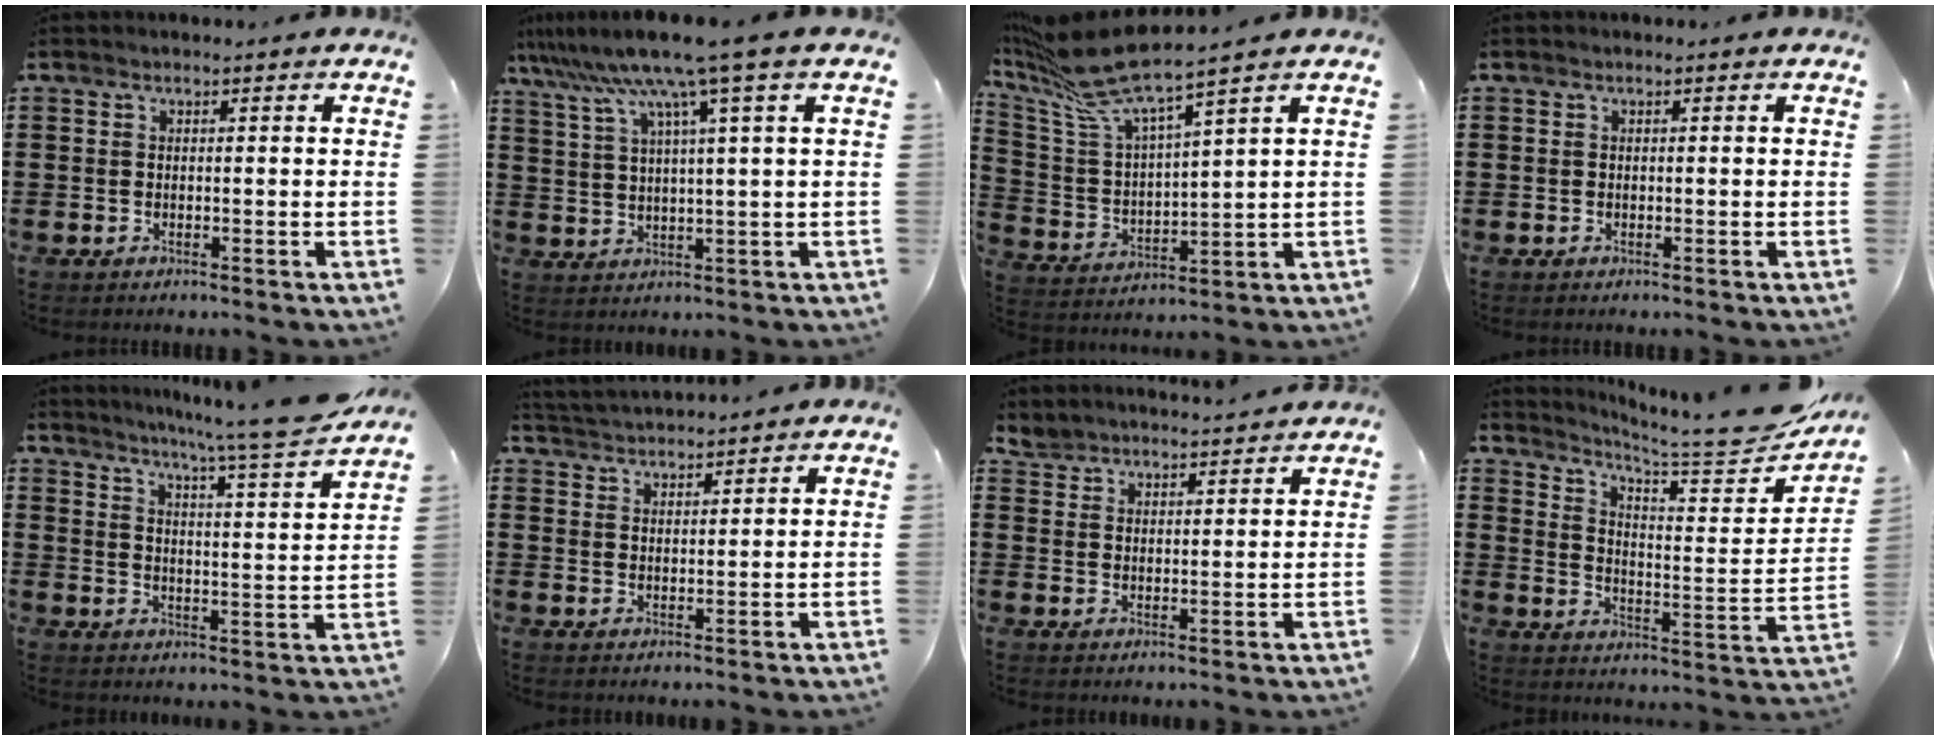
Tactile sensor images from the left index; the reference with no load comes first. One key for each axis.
{"total": 9.4, "fx": 6.4, "fy": -1.1, "fz": 6.9, "tx": -0.154, "ty": -0.026, "tz": 0.104}
{"total": 9.8, "fx": 8.2, "fy": 0.5, "fz": 5.3, "tx": -0.147, "ty": -0.054, "tz": 0.139}
{"total": 0.0}
{"total": 7.7, "fx": 6.8, "fy": -1.3, "fz": 3.3, "tx": -0.075, "ty": -0.053, "tz": 0.108}
{"total": 2.8, "fx": 2.8, "fy": -0.2, "fz": -0.4, "tx": -0.004, "ty": -0.011, "tz": 0.050}
{"total": 3.8, "fx": 3.8, "fy": -0.1, "fz": -0.4, "tx": -0.007, "ty": -0.020, "tz": 0.069}
{"total": 6.6, "fx": 5.9, "fy": -0.1, "fz": 2.8, "tx": -0.066, "ty": -0.057, "tz": 0.094}